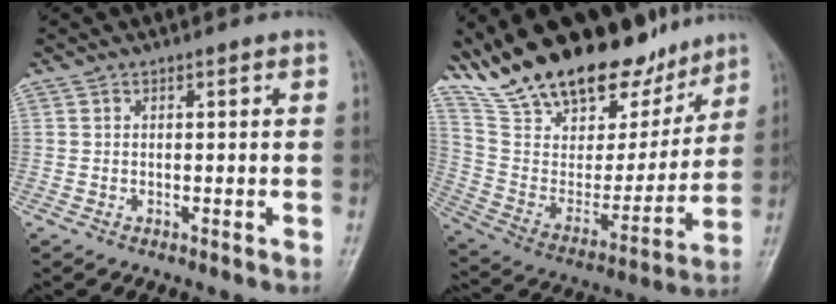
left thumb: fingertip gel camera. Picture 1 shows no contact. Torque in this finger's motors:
{"motor_torque": [1.15, -0.87, 1.39, -1.39, 0.27]}